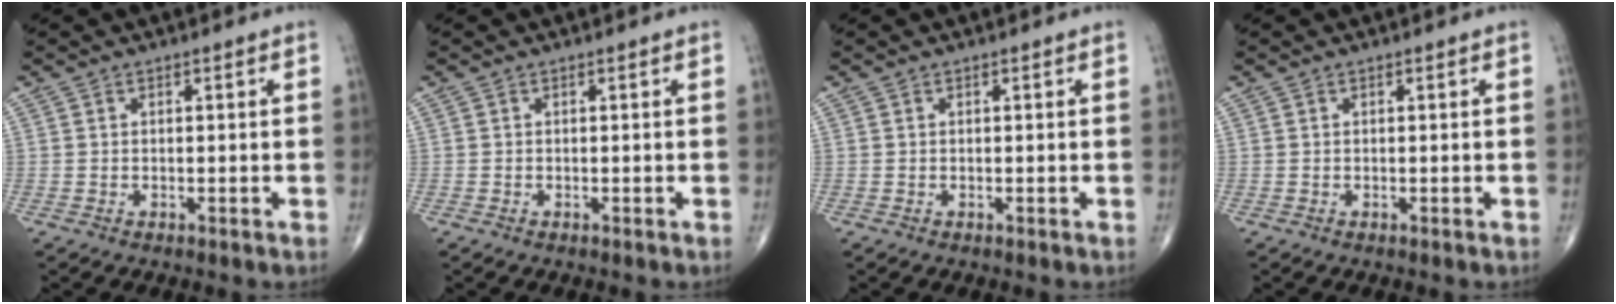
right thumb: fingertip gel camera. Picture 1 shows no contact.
{"total": 0.0}
{"total": 0.0}
{"total": 0.0}